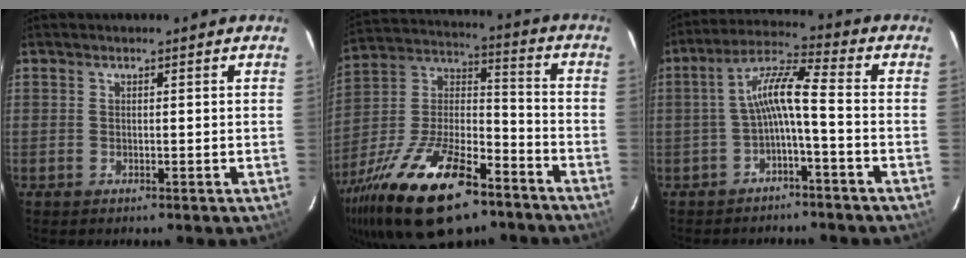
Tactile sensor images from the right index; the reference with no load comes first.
{"total": 26.9, "force": [-16.8, 10.9, 18.0], "torque": [-0.354, -0.013, -0.279]}
{"total": 7.1, "force": [-2.3, 0.4, 6.7], "torque": [-0.155, 0.020, -0.041]}